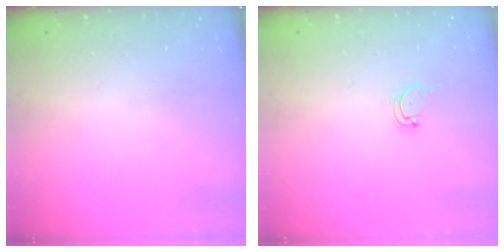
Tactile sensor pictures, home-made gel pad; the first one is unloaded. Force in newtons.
{"total": 1.6, "press": 1.6, "slide": 0.4}